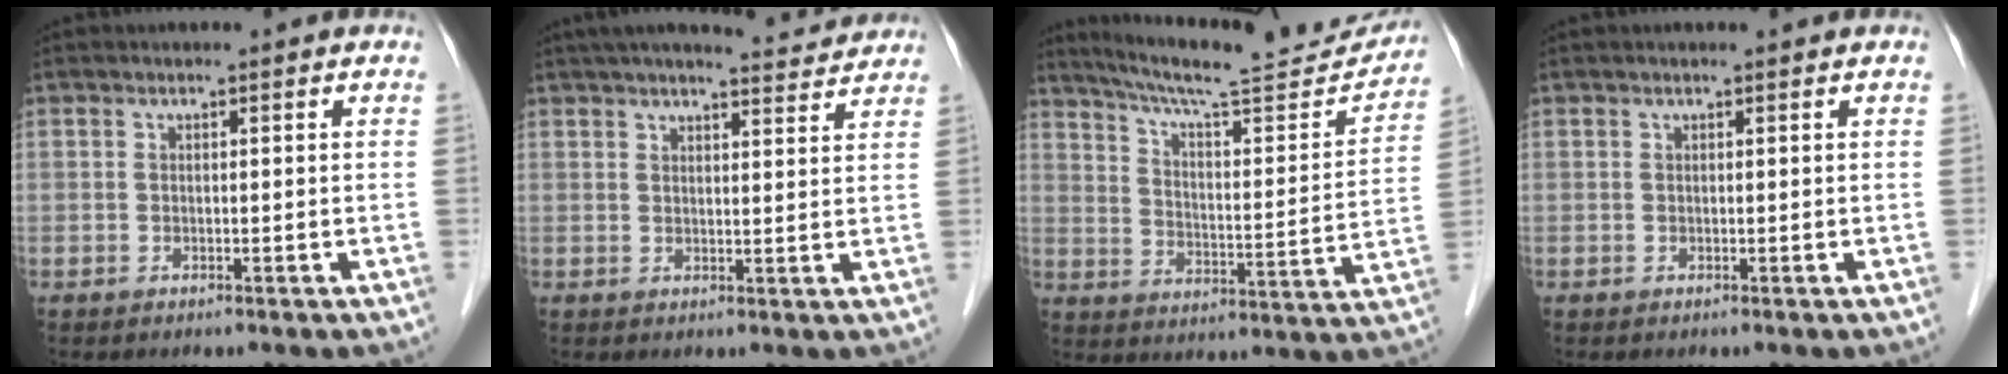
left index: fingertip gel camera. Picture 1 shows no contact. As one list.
[{"total": 10.7, "force": [9.8, 1.1, 4.1], "torque": [-0.060, 0.015, 0.123]}, {"total": 21.3, "force": [19.8, 1.7, 7.6], "torque": [-0.120, -0.037, 0.274]}, {"total": 0.7, "force": [0.6, 0.0, 0.3], "torque": [-0.007, 0.007, 0.010]}]